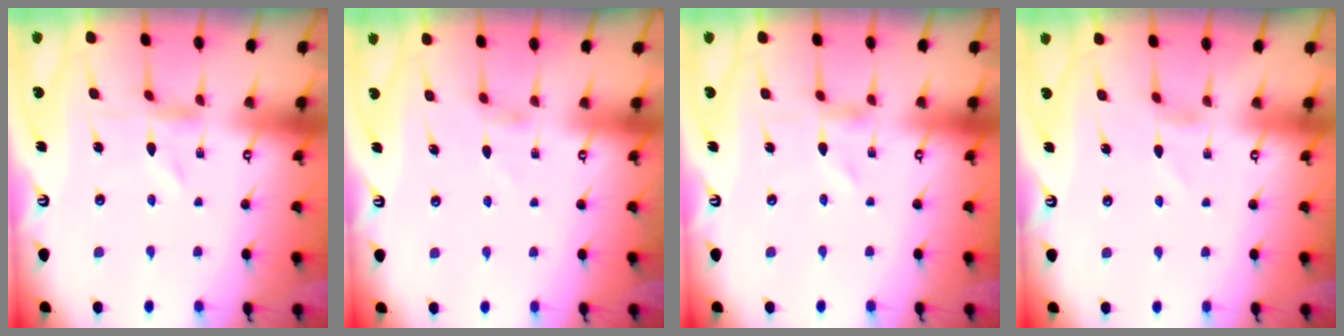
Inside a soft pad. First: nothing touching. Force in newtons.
{"total": 2.7, "press": 2.7, "slide": 0.4}
{"total": 0.0}
{"total": 1.3, "press": 1.3, "slide": 0.2}